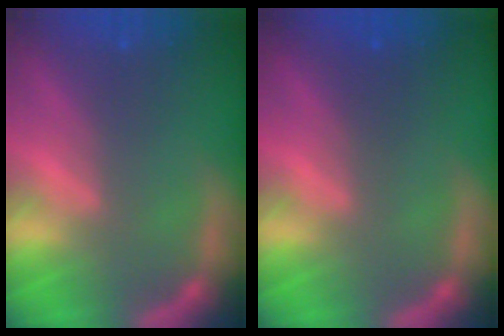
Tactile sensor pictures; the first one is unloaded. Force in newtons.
{"total": 0.9}